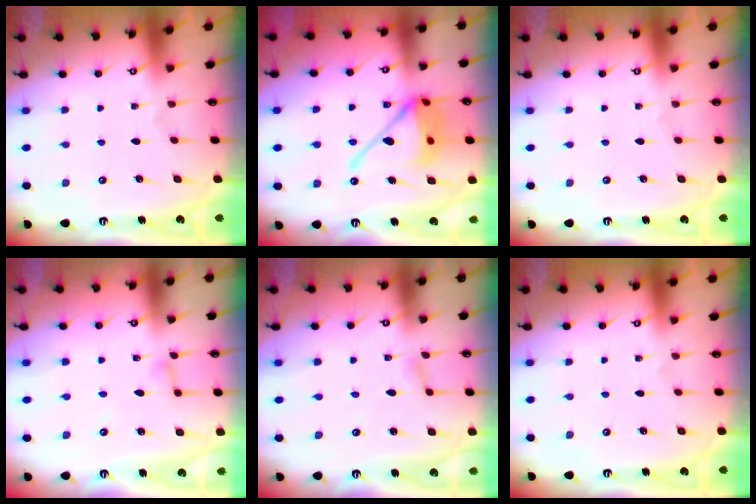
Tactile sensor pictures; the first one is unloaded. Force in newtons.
{"total": 16.1, "press": 16.0, "slide": 2.4}
{"total": 0.0}
{"total": 3.5, "press": 3.5, "slide": 0.3}
{"total": 1.1, "press": 1.1, "slide": 0.1}
{"total": 0.0}